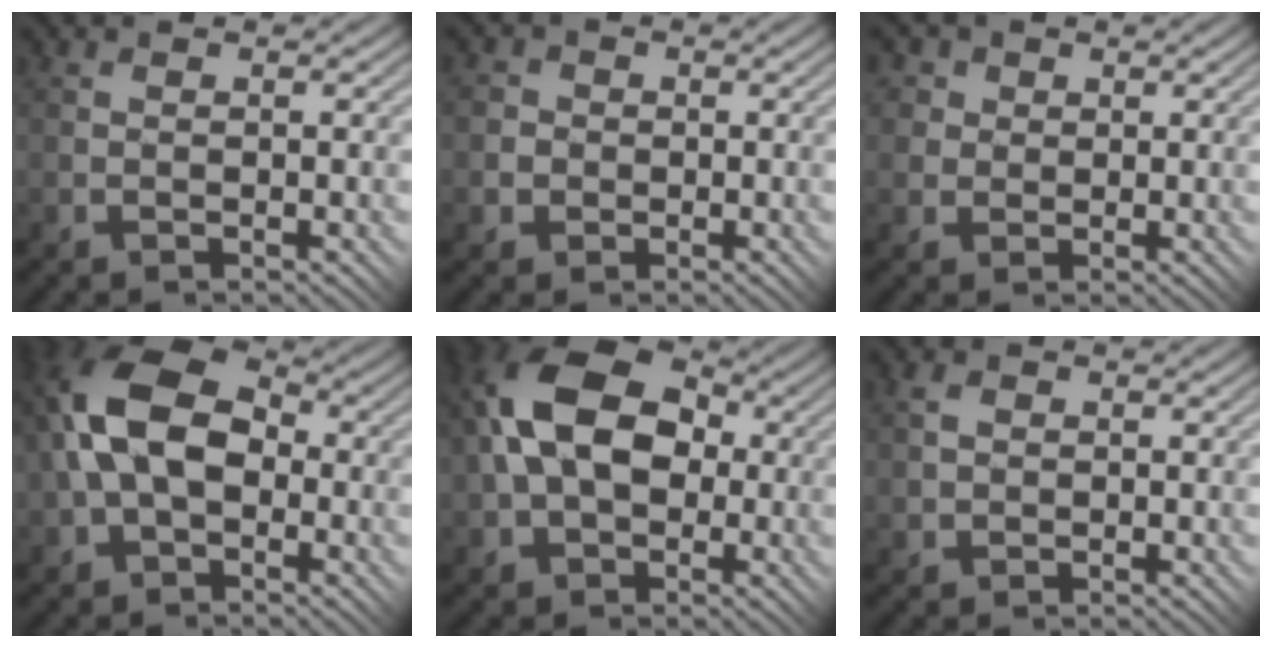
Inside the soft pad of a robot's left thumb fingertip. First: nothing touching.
{"total": 4.4, "force": [-0.1, 4.4, 0.5], "torque": [-0.016, 0.017, -0.032]}
{"total": 5.4, "force": [2.5, 4.5, 1.3], "torque": [-0.049, 0.019, 0.035]}
{"total": 12.3, "force": [0.0, 8.1, 9.2], "torque": [-0.191, 0.014, -0.013]}
{"total": 13.6, "force": [1.4, 9.2, 9.9], "torque": [-0.186, 0.014, 0.017]}
{"total": 2.1, "force": [0.7, 1.7, 1.0], "torque": [-0.024, 0.002, 0.012]}